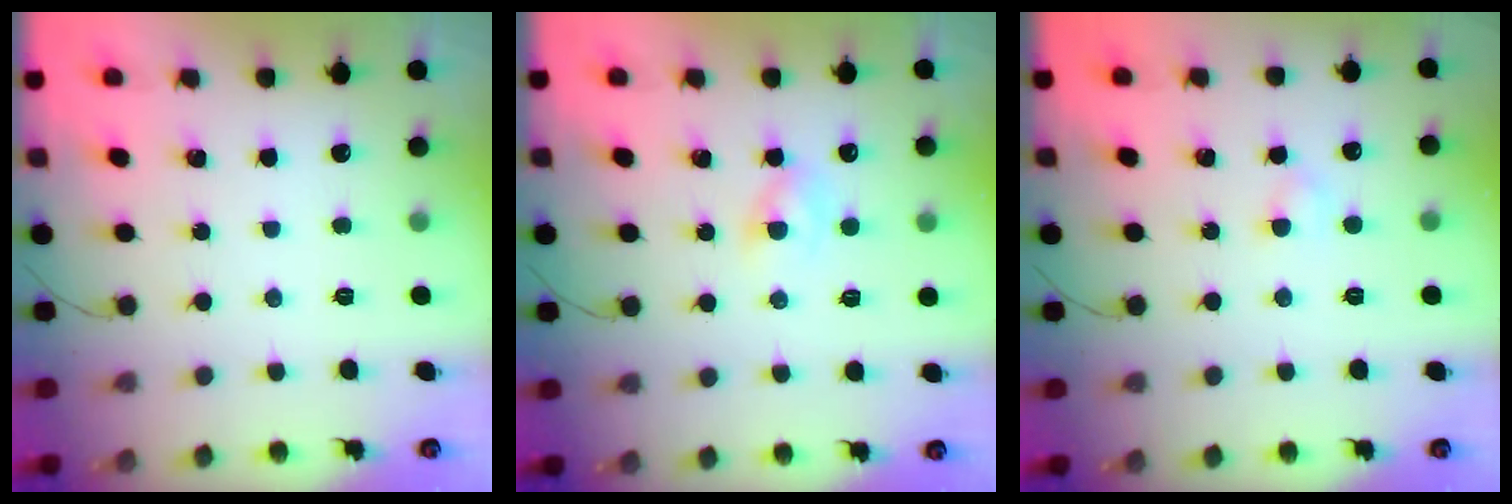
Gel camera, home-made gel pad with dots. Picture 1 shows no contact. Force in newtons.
{"total": 2.2, "press": 2.0, "slide": 1.1}
{"total": 2.3, "press": 2.1, "slide": 0.8}